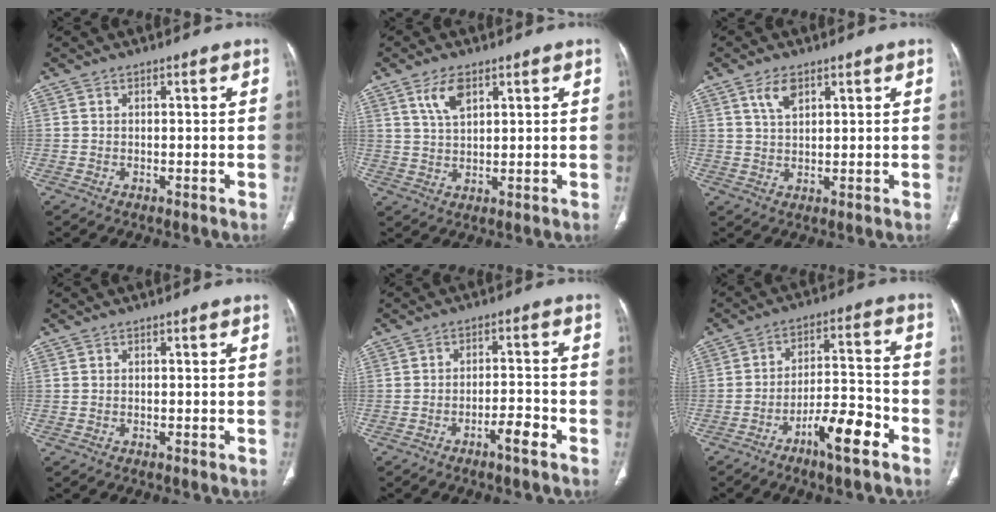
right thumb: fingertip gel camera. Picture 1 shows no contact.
{"total": 5.3, "force": [2.9, 2.5, 3.7], "torque": [-0.064, -0.012, 0.059]}
{"total": 4.1, "force": [2.3, 2.0, 2.7], "torque": [-0.045, -0.008, 0.047]}
{"total": 0.0}
{"total": 4.4, "force": [-2.8, 0.8, 3.3], "torque": [-0.059, 0.023, -0.046]}
{"total": 10.5, "force": [-6.1, 2.6, 8.1], "torque": [-0.130, 0.046, -0.100]}